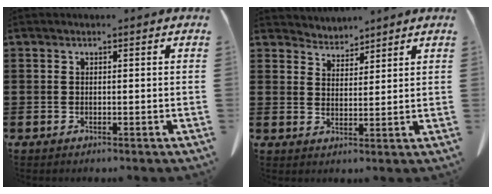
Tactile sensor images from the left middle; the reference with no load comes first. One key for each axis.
{"total": 3.3, "fx": 3.1, "fy": 0.5, "fz": -0.8, "tx": 0.003, "ty": -0.014, "tz": 0.058}